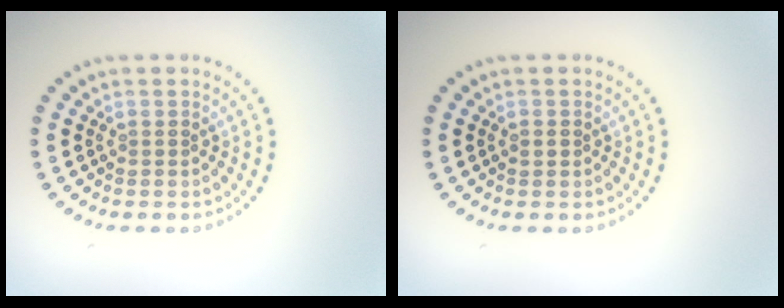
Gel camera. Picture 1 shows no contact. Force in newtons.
{"total": 0.7, "press": 0.7, "slide": 0.1}